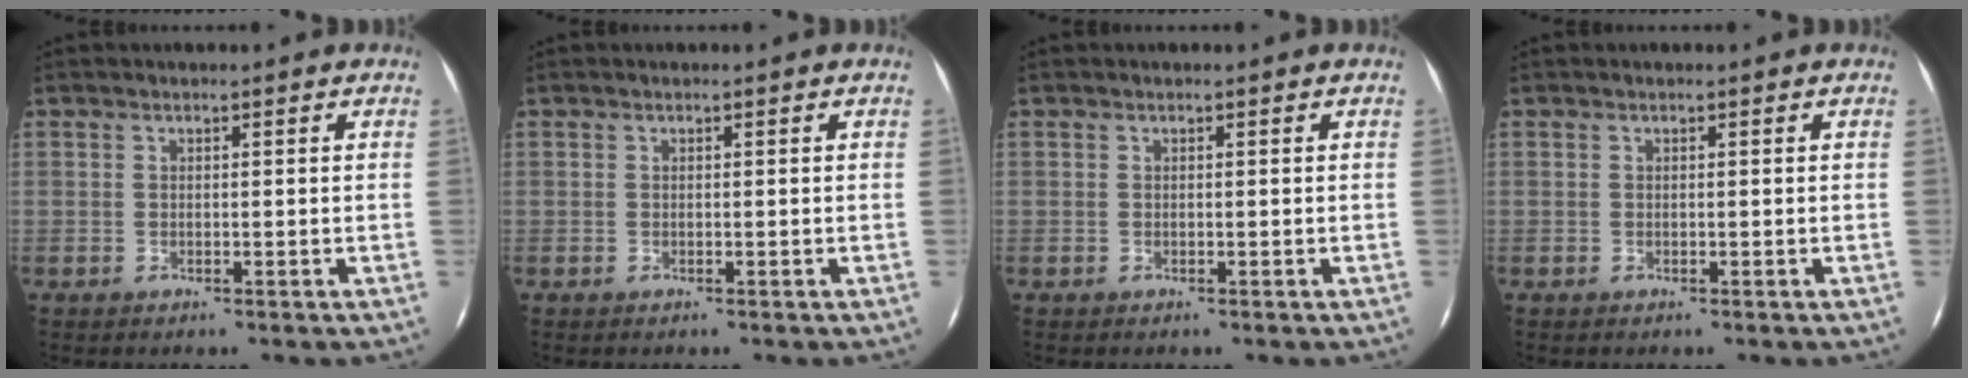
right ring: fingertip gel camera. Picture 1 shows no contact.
{"total": 0.0}
{"total": 0.0}
{"total": 0.0}